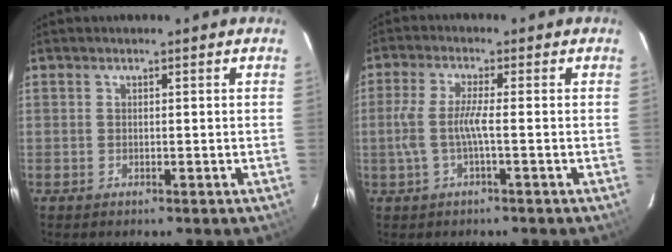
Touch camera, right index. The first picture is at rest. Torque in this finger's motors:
{"motor_torque": [0.91, -0.44, 0.54, 0.16]}